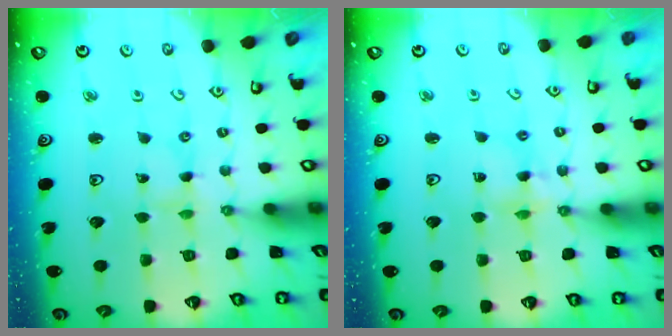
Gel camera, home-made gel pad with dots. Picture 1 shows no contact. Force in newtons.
{"total": 5.6, "press": 5.6, "slide": 0.5}